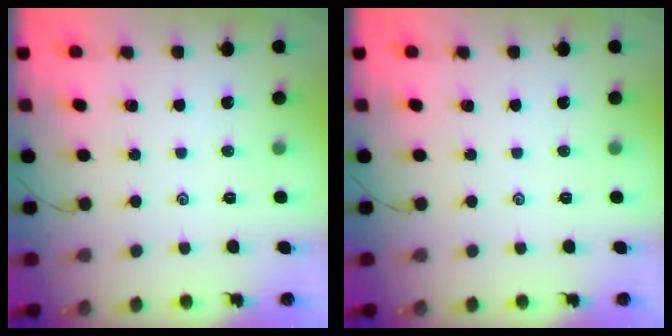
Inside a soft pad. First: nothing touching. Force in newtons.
{"total": 0.0}